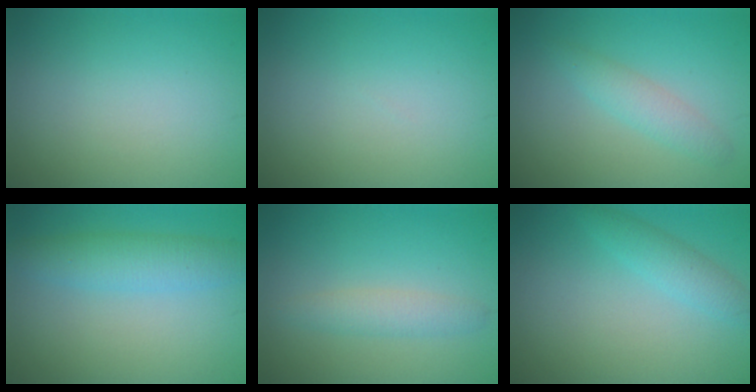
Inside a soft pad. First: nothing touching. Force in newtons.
{"total": 0.0}
{"total": 2.1, "press": 2.1, "slide": 0.2}
{"total": 3.8, "press": 3.8, "slide": 0.1}
{"total": 2.0, "press": 2.0, "slide": 0.1}
{"total": 2.2, "press": 2.2, "slide": 0.0}